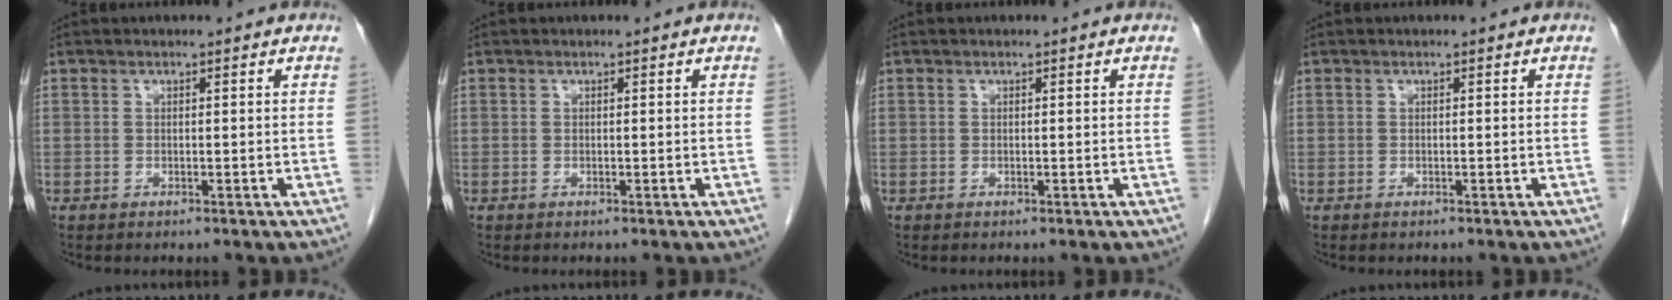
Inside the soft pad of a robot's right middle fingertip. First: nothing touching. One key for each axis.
{"total": 0.0}
{"total": 0.0}
{"total": 0.0}